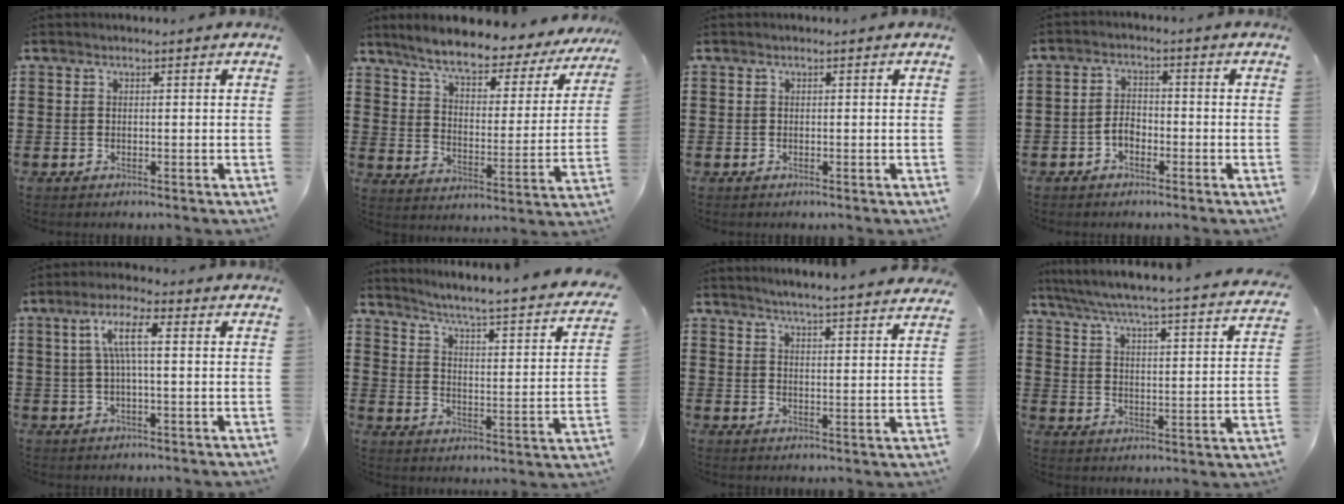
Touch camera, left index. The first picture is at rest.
{"total": 6.7, "force": [5.6, 0.8, 3.5], "torque": [-0.084, -0.037, 0.087]}
{"total": 0.0}
{"total": 2.7, "force": [-1.4, 1.6, 1.7], "torque": [-0.041, 0.005, -0.032]}
{"total": 6.5, "force": [1.2, 1.8, 6.1], "torque": [-0.127, 0.008, 0.016]}
{"total": 3.2, "force": [2.3, -0.7, 2.1], "torque": [-0.059, -0.041, 0.021]}
{"total": 4.0, "force": [3.9, -0.8, 0.6], "torque": [-0.030, -0.029, 0.066]}
{"total": 4.4, "force": [3.8, -0.6, 2.1], "torque": [-0.061, -0.044, 0.053]}